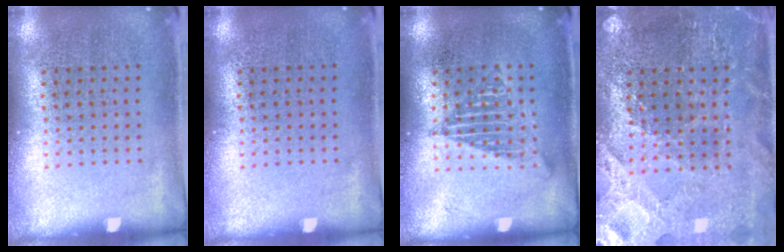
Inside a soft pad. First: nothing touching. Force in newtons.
{"total": 0.0}
{"total": 1.1, "press": 1.1, "slide": 0.1}
{"total": 2.7, "press": 2.6, "slide": 0.4}